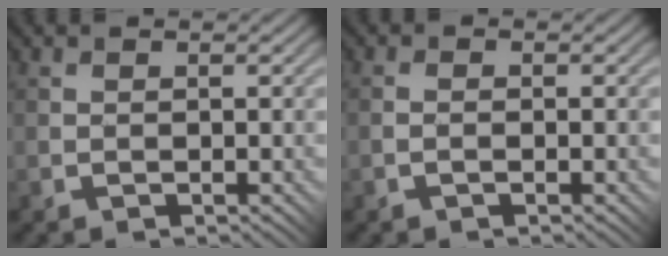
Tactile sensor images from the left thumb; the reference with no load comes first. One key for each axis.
{"total": 0.9, "fx": -0.4, "fy": 0.5, "fz": 0.6, "tx": 0.000, "ty": 0.007, "tz": -0.006}